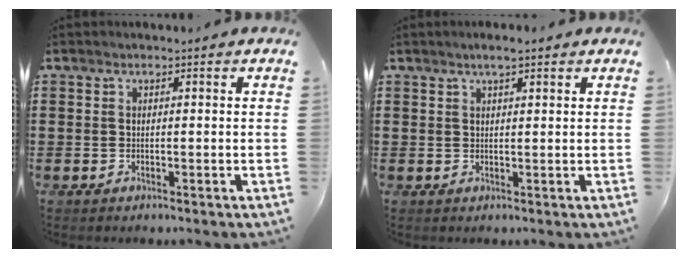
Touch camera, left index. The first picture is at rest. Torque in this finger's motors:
{"motor_torque": [1.09, 1.05, 0.28, 0.02]}